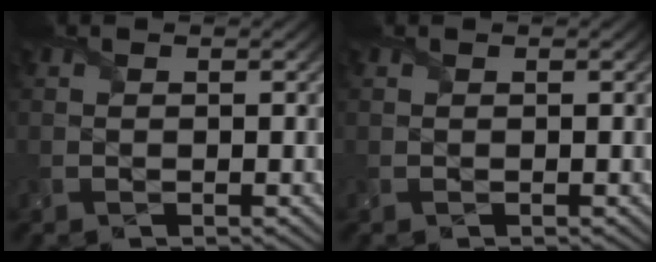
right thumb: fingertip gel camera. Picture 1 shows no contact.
{"total": 0.0}